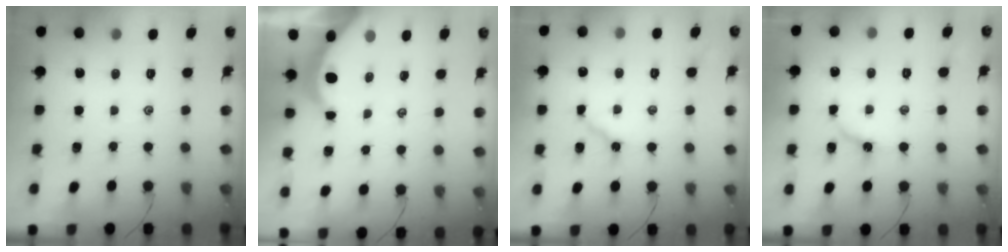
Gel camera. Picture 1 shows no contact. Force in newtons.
{"total": 3.9, "press": 3.9, "slide": 0.5}
{"total": 5.1, "press": 5.0, "slide": 0.1}
{"total": 5.9, "press": 5.8, "slide": 0.7}